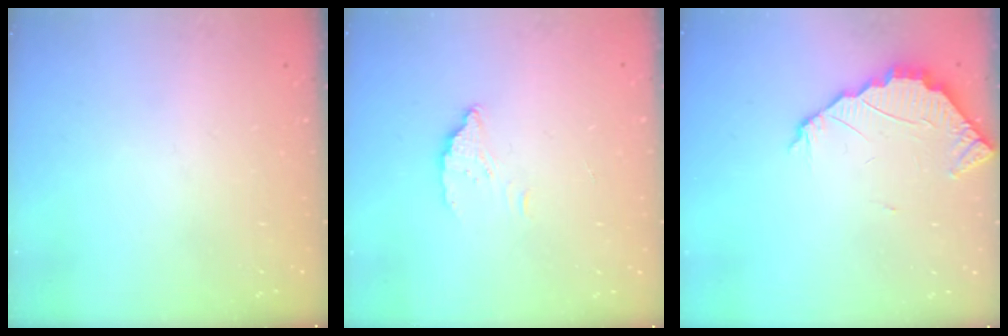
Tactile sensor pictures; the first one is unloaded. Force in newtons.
{"total": 3.6, "press": 3.5, "slide": 0.4}
{"total": 2.6, "press": 2.6, "slide": 0.2}